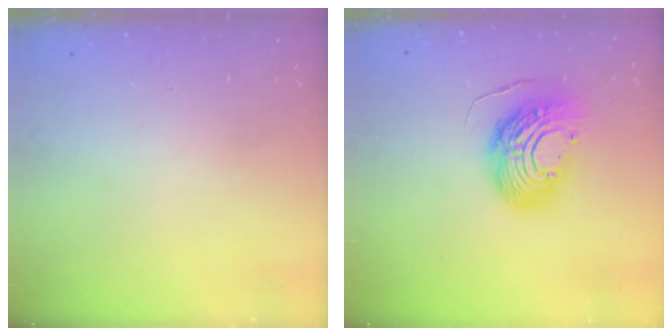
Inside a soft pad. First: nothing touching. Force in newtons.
{"total": 13.8, "press": 13.8, "slide": 1.1}